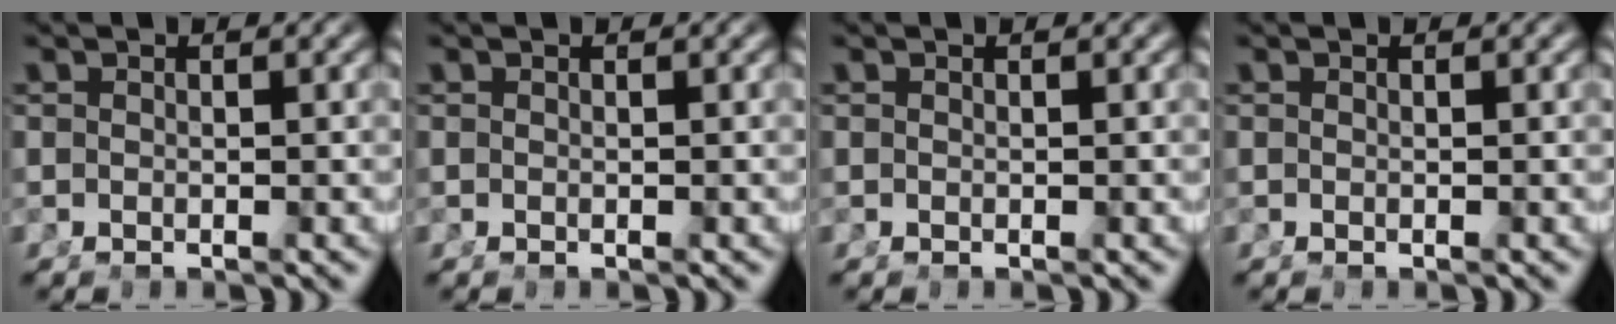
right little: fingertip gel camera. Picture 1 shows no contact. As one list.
[{"total": 0.0}, {"total": 0.0}, {"total": 0.0}]